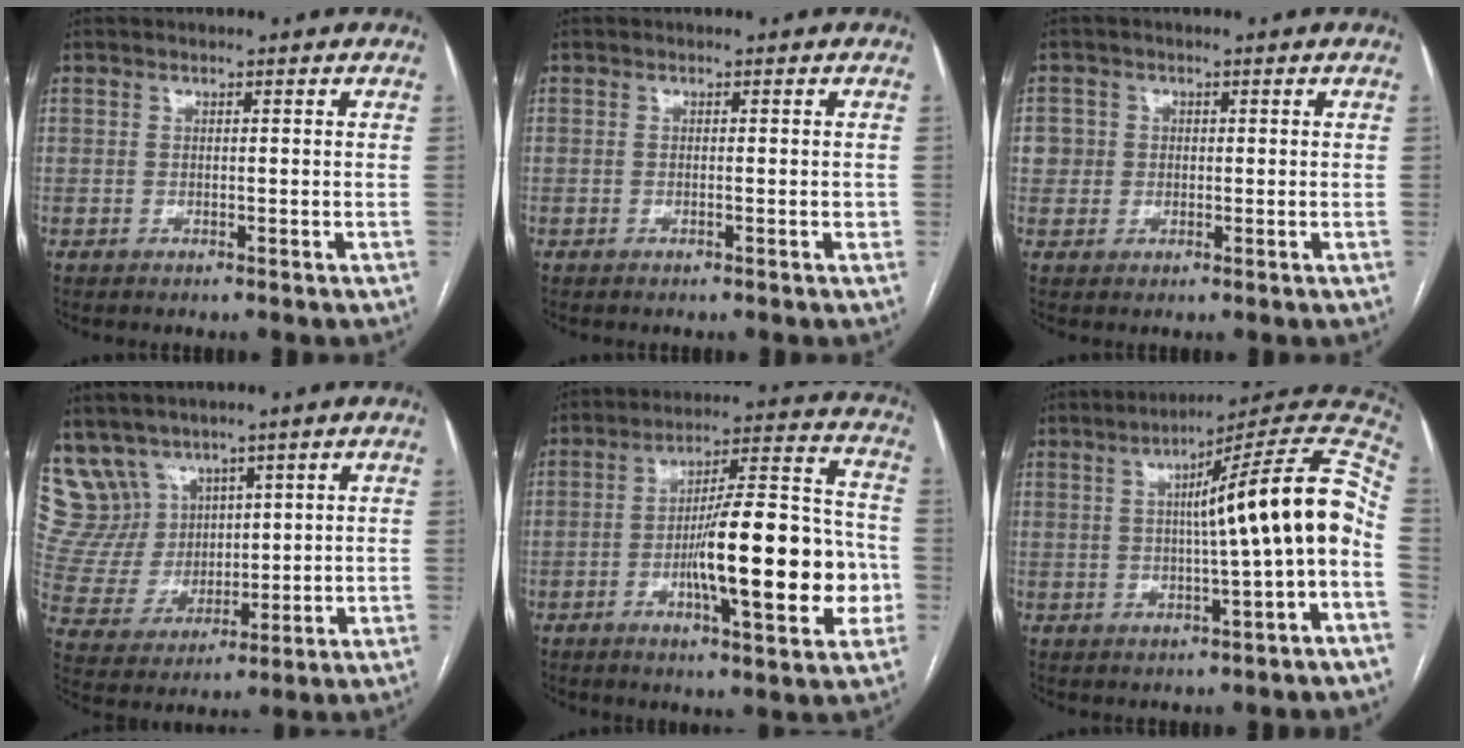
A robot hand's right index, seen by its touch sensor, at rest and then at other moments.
{"total": 1.0, "force": [-0.1, 0.3, 0.9], "torque": [-0.010, 0.001, -0.002]}
{"total": 3.1, "force": [0.5, 3.0, 0.1], "torque": [0.014, 0.010, 0.009]}
{"total": 10.5, "force": [7.8, 7.0, 1.0], "torque": [-0.044, 0.035, 0.179]}
{"total": 18.0, "force": [-4.0, 3.5, 17.2], "torque": [-0.266, 0.017, -0.057]}
{"total": 16.1, "force": [-0.3, -0.3, 16.0], "torque": [-0.221, 0.035, -0.009]}